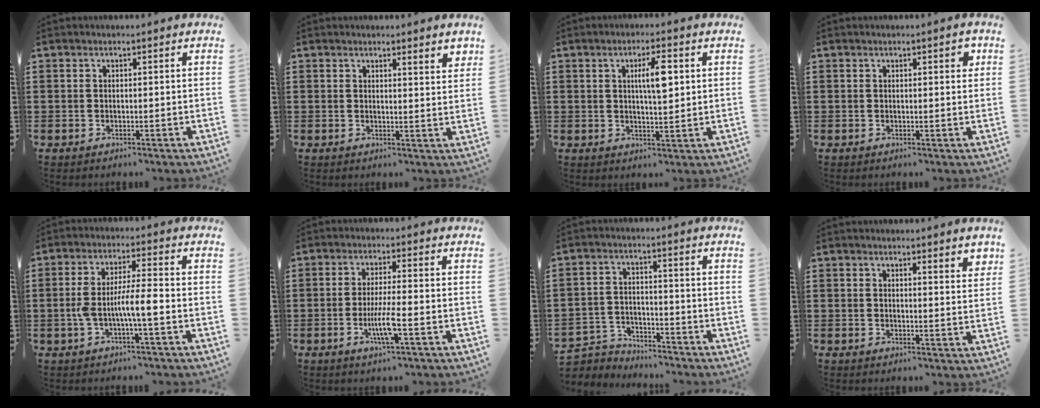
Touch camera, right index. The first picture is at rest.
{"total": 1.5, "force": [1.5, 0.0, 0.4], "torque": [-0.011, 0.001, 0.028]}
{"total": 5.3, "force": [1.3, 1.4, 4.9], "torque": [-0.091, 0.007, 0.017]}
{"total": 1.2, "force": [0.5, 0.5, 1.0], "torque": [-0.002, -0.001, 0.003]}
{"total": 6.5, "force": [-1.8, 0.8, 6.2], "torque": [-0.122, 0.001, -0.040]}
{"total": 6.4, "force": [-2.1, 0.8, 6.0], "torque": [-0.118, -0.013, -0.040]}
{"total": 4.0, "force": [-3.9, 0.7, -0.3], "torque": [-0.011, -0.001, -0.087]}
{"total": 1.6, "force": [1.6, 0.1, 0.3], "torque": [-0.002, -0.001, 0.029]}